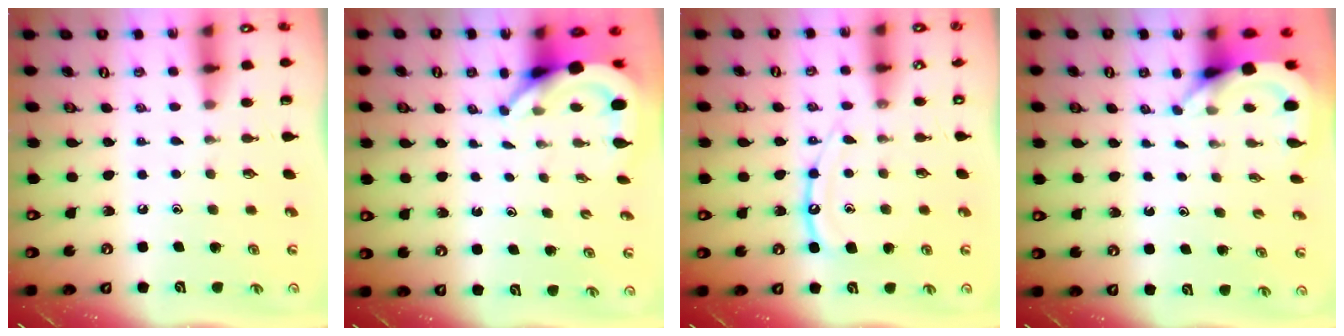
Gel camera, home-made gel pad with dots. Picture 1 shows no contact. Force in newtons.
{"total": 5.5, "press": 5.4, "slide": 0.7}
{"total": 11.4, "press": 11.3, "slide": 1.1}
{"total": 3.9, "press": 3.8, "slide": 0.2}